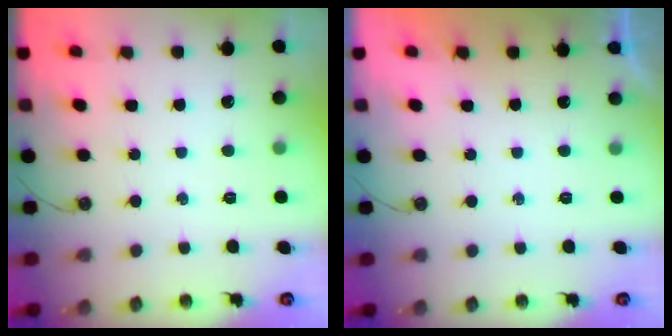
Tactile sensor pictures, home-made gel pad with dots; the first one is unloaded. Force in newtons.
{"total": 0.0}